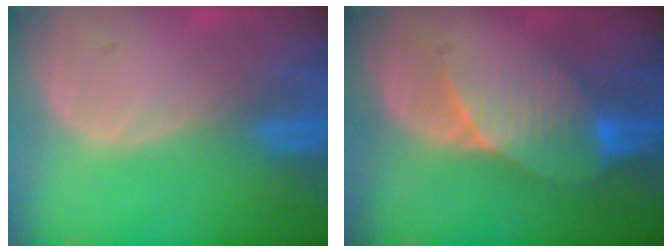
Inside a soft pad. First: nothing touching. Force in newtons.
{"total": 7.5, "press": 6.8, "slide": 3.0}